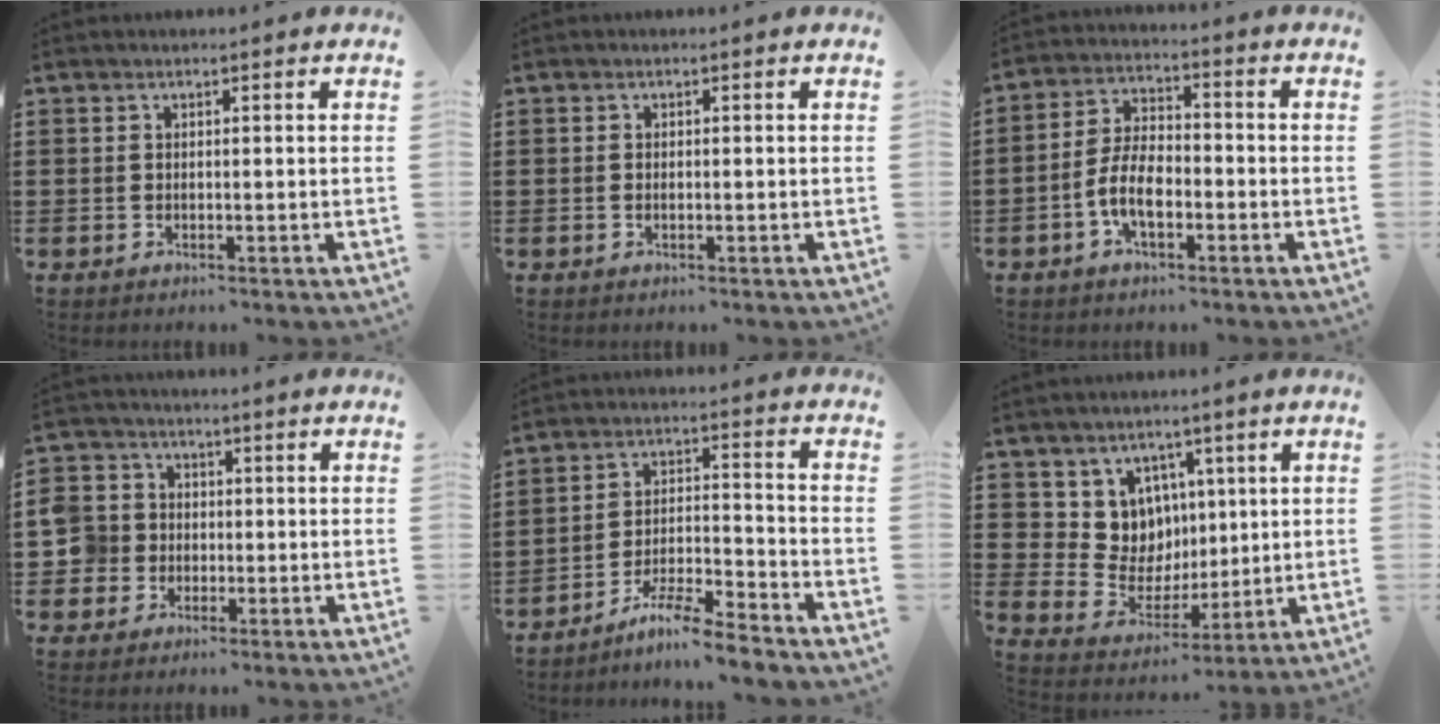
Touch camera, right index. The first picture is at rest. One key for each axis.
{"total": 0.5, "fx": -0.2, "fy": 0.1, "fz": 0.5, "tx": -0.012, "ty": -0.005, "tz": -0.001}
{"total": 6.9, "fx": -2.6, "fy": 3.1, "fz": 5.6, "tx": -0.138, "ty": -0.005, "tz": -0.056}
{"total": 6.4, "fx": -0.9, "fy": 6.1, "fz": 1.5, "tx": -0.071, "ty": 0.011, "tz": -0.022}
{"total": 6.9, "fx": -6.4, "fy": -0.3, "fz": 2.6, "tx": -0.056, "ty": -0.003, "tz": -0.124}
{"total": 8.1, "fx": 3.1, "fy": 7.3, "fz": 1.1, "tx": -0.052, "ty": -0.027, "tz": 0.065}